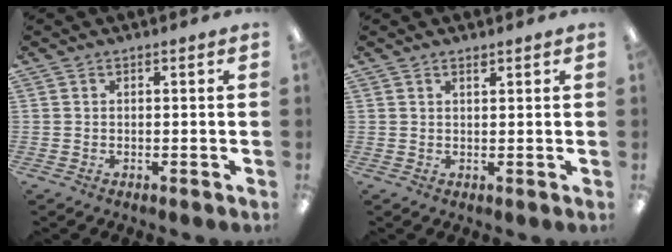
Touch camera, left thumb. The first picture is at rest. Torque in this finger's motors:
{"motor_torque": [0.06, 0.12, 0.01, 0.04, 0.03]}